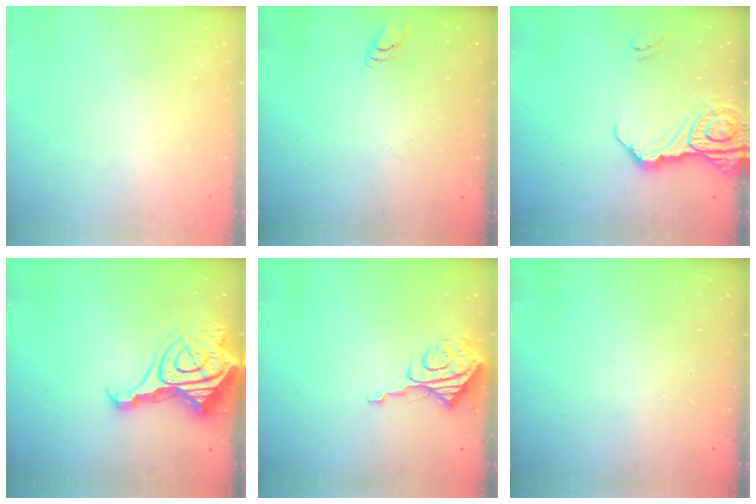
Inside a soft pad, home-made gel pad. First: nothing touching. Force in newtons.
{"total": 2.8, "press": 2.8, "slide": 0.2}
{"total": 13.4, "press": 13.3, "slide": 1.5}
{"total": 20.6, "press": 20.5, "slide": 2.0}
{"total": 9.8, "press": 9.7, "slide": 1.1}
{"total": 2.2, "press": 2.2, "slide": 0.2}